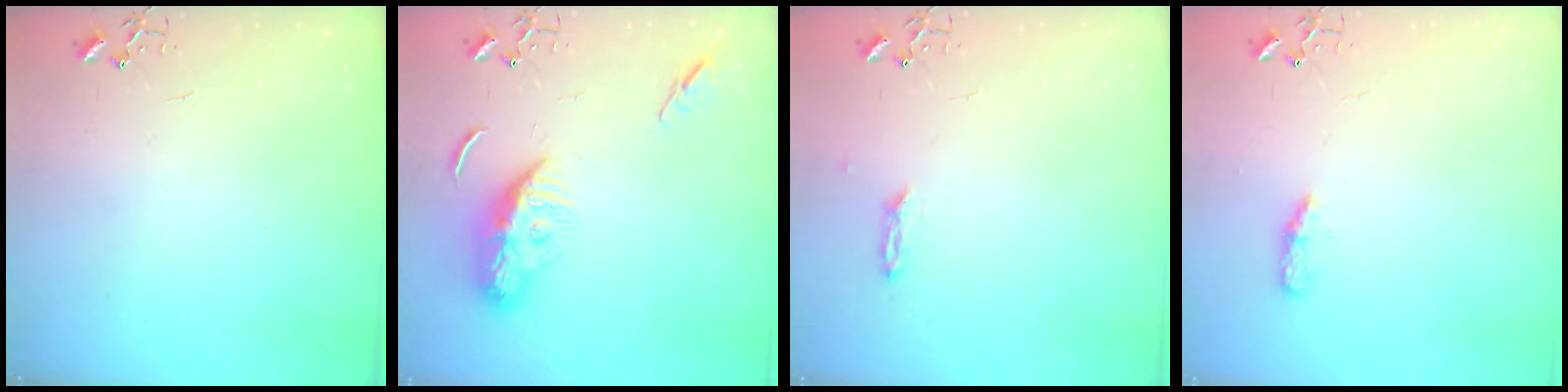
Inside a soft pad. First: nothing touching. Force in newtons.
{"total": 10.8, "press": 10.7, "slide": 1.0}
{"total": 2.3, "press": 2.2, "slide": 0.4}
{"total": 4.9, "press": 4.8, "slide": 0.6}